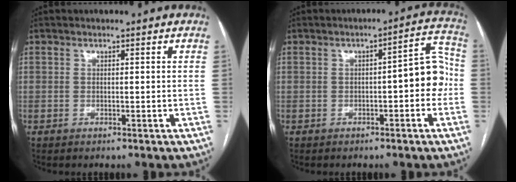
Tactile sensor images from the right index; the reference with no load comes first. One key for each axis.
{"total": 7.3, "fx": -1.1, "fy": 2.1, "fz": 6.9, "tx": -0.076, "ty": 0.037, "tz": -0.015}